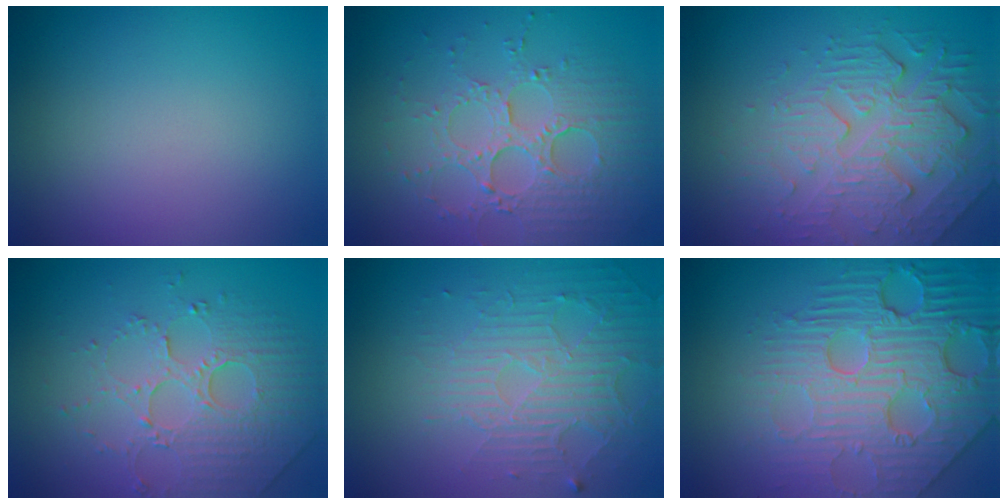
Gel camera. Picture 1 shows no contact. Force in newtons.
{"total": 4.1, "press": 3.9, "slide": 1.3}
{"total": 4.5, "press": 4.1, "slide": 1.8}
{"total": 5.1, "press": 3.6, "slide": 3.6}
{"total": 4.7, "press": 3.3, "slide": 3.3}
{"total": 7.7, "press": 5.9, "slide": 4.9}